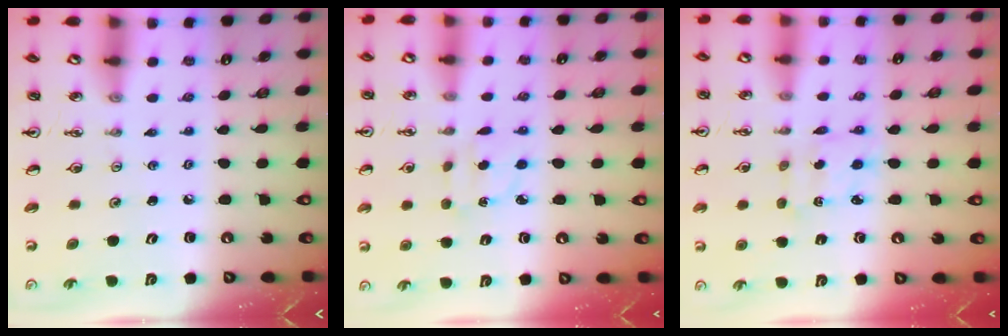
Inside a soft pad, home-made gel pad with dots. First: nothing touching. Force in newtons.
{"total": 3.3, "press": 3.2, "slide": 0.4}
{"total": 2.2, "press": 2.0, "slide": 0.8}